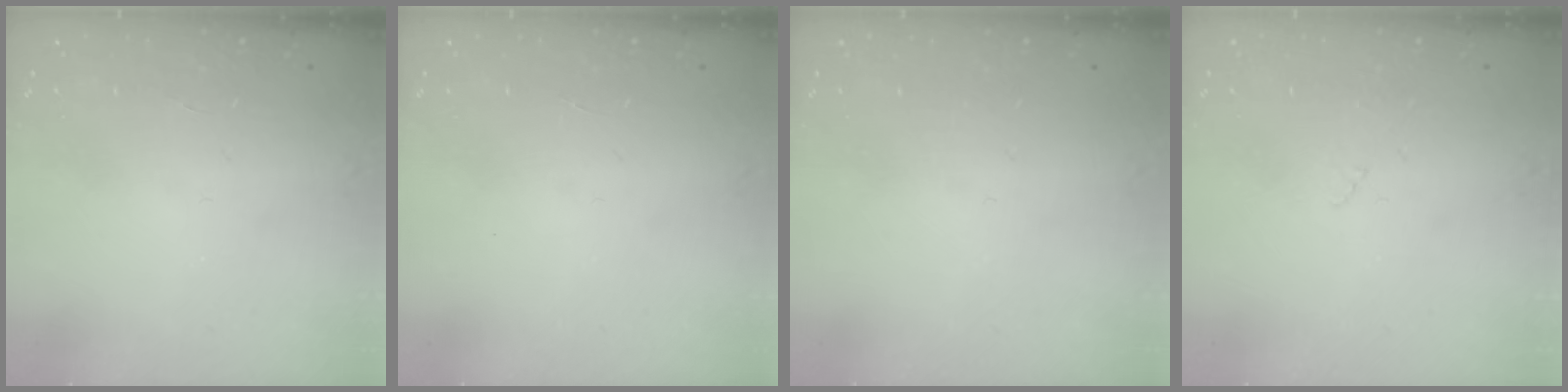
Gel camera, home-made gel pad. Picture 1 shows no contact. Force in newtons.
{"total": 0.0}
{"total": 0.0}
{"total": 2.7, "press": 2.6, "slide": 0.5}